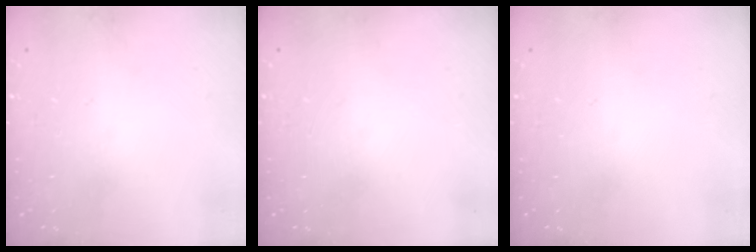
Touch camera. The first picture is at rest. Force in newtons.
{"total": 0.0}
{"total": 0.0}